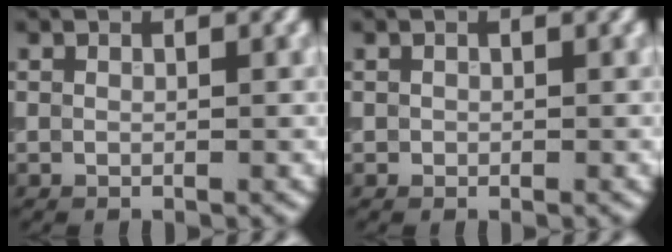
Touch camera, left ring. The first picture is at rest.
{"total": 0.0}